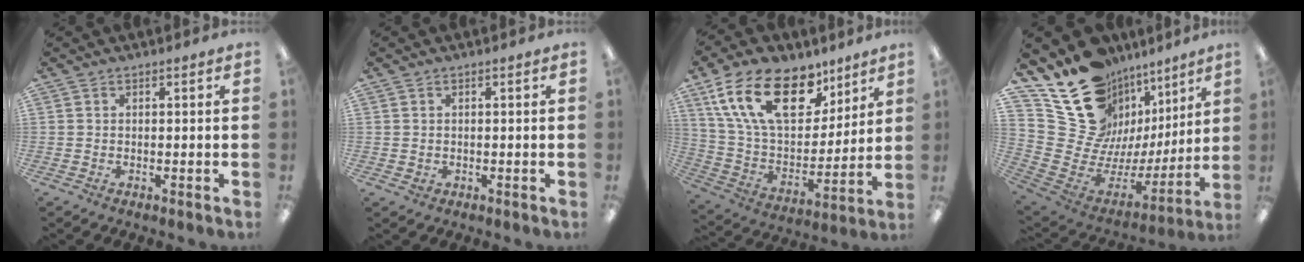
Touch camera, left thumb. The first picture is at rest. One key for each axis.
{"total": 1.2, "fx": 0.1, "fy": 1.1, "fz": 0.4, "tx": -0.001, "ty": 0.000, "tz": -0.002}
{"total": 23.1, "fx": 12.4, "fy": 12.7, "fz": 14.9, "tx": -0.284, "ty": -0.049, "tz": 0.222}
{"total": 19.7, "fx": 12.1, "fy": 13.8, "fz": 7.2, "tx": -0.119, "ty": -0.097, "tz": 0.251}